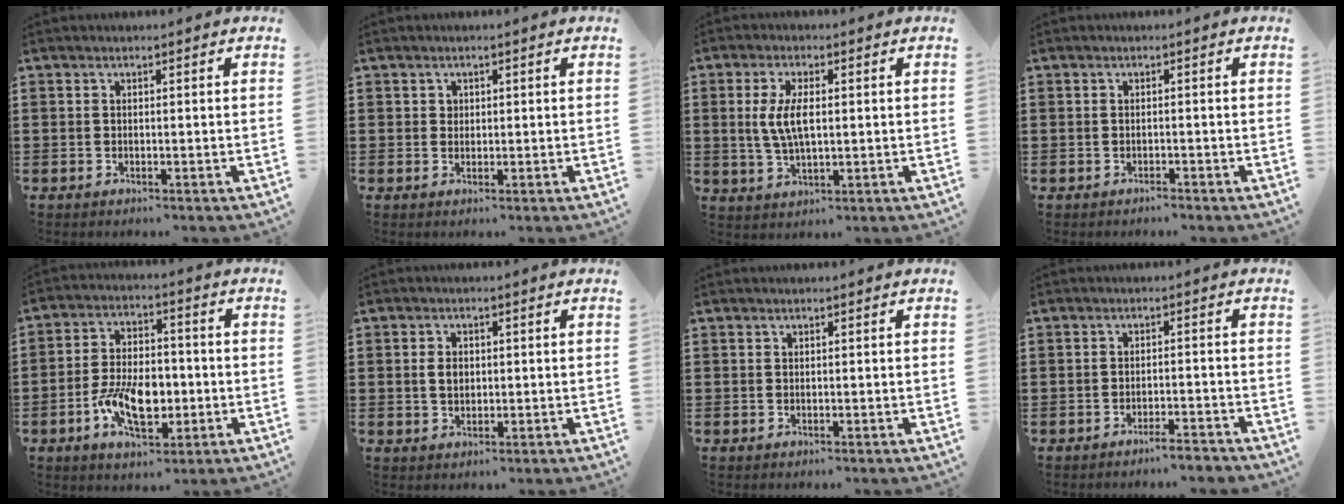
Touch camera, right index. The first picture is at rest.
{"total": 1.1, "force": [0.6, 0.9, 0.2], "torque": [-0.006, 0.003, 0.012]}
{"total": 5.9, "force": [0.6, 2.5, 5.4], "torque": [-0.122, 0.003, 0.004]}
{"total": 0.8, "force": [-0.7, 0.2, -0.1], "torque": [-0.001, 0.002, -0.017]}
{"total": 9.5, "force": [-2.5, 5.4, 7.4], "torque": [-0.150, 0.002, -0.050]}
{"total": 2.7, "force": [0.2, 1.9, 2.0], "torque": [-0.042, 0.008, 0.003]}
{"total": 0.0}
{"total": 2.7, "force": [-2.5, -0.1, 1.0], "torque": [-0.018, -0.002, -0.048]}